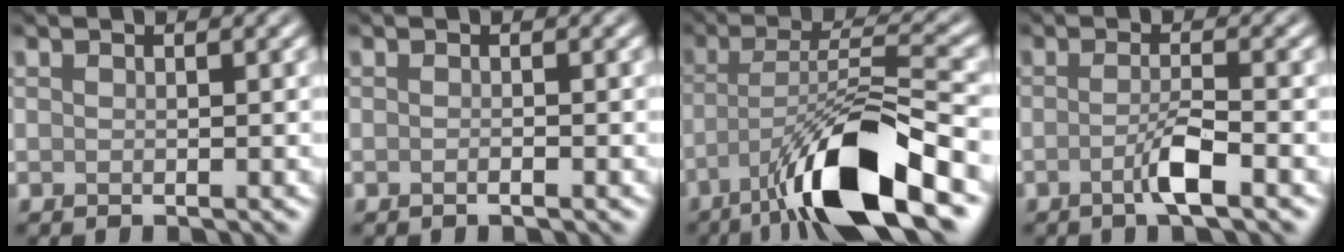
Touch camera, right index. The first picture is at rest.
{"total": 0.8, "force": [-0.3, 0.2, 0.7], "torque": [-0.009, -0.002, -0.009]}
{"total": 11.0, "force": [-6.4, 2.1, 8.6], "torque": [-0.152, 0.005, -0.118]}
{"total": 2.9, "force": [-1.1, 0.4, 2.6], "torque": [-0.045, 0.006, -0.028]}